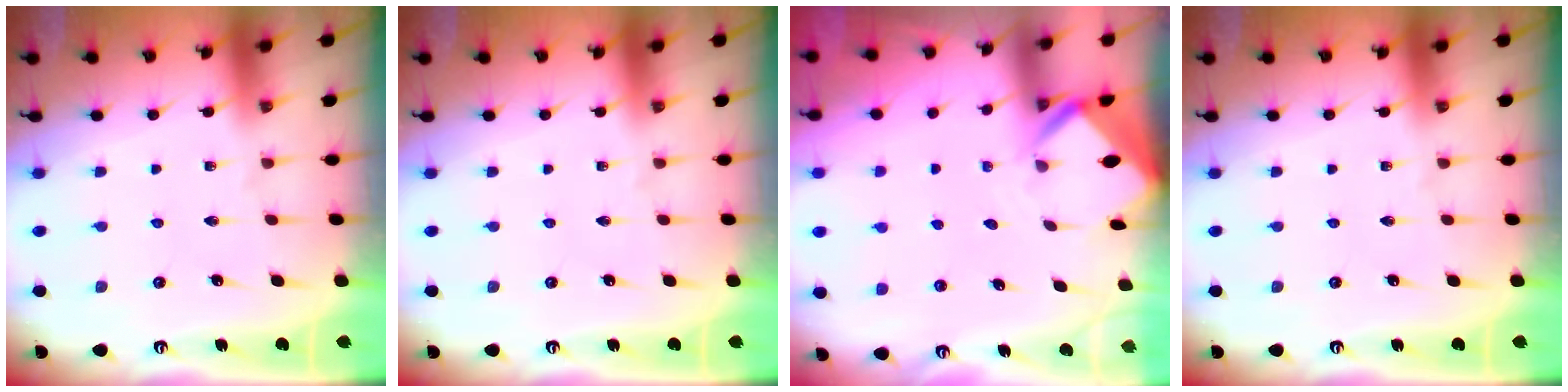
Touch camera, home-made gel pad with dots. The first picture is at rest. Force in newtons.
{"total": 0.0}
{"total": 2.9, "press": 2.9, "slide": 0.2}
{"total": 0.0}